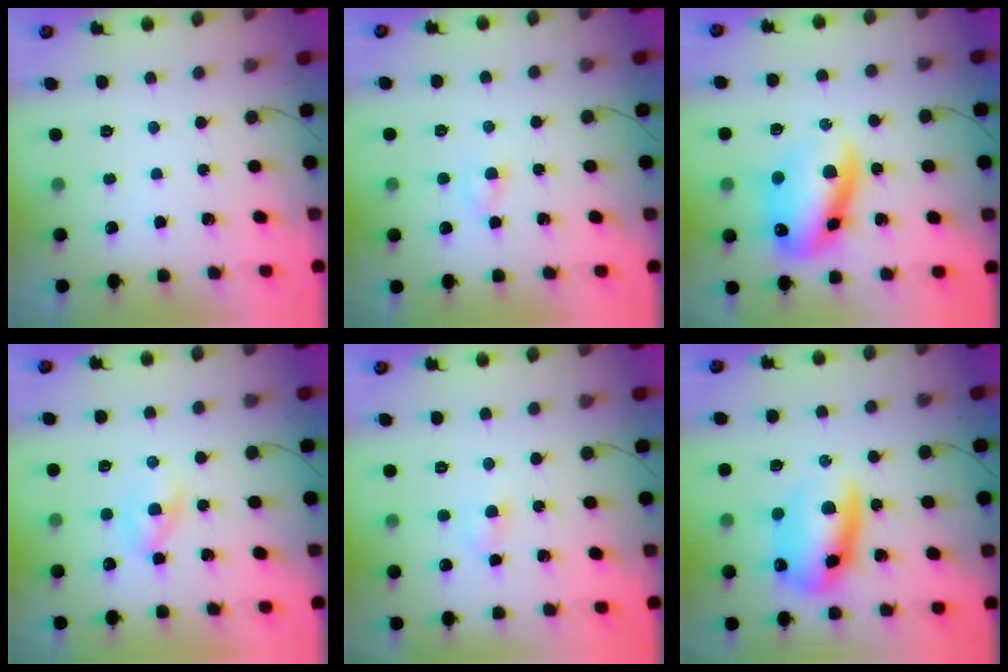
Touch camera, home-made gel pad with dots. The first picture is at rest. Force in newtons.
{"total": 1.0, "press": 0.8, "slide": 0.6}
{"total": 15.9, "press": 15.4, "slide": 3.6}
{"total": 3.6, "press": 3.5, "slide": 0.9}
{"total": 2.8, "press": 2.6, "slide": 1.0}
{"total": 13.6, "press": 13.2, "slide": 3.3}